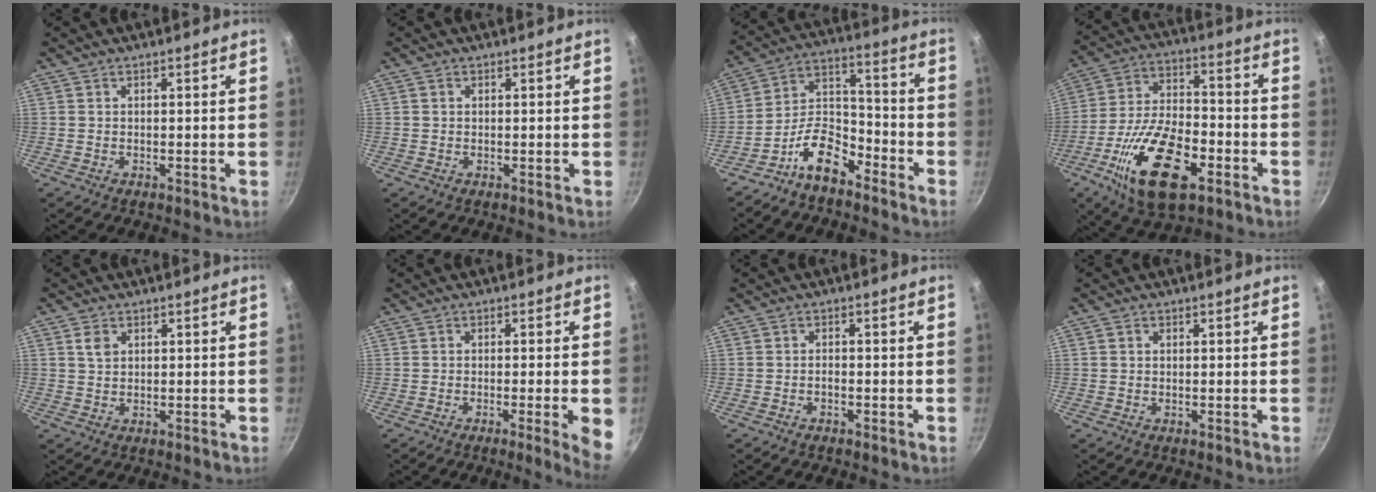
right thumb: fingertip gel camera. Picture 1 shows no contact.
{"total": 0.6, "force": [0.3, 0.4, 0.3], "torque": [-0.006, 0.001, 0.005]}
{"total": 10.8, "force": [-7.5, 5.0, 6.0], "torque": [-0.095, 0.082, -0.153]}
{"total": 20.2, "force": [-8.5, 9.4, 15.8], "torque": [-0.279, 0.025, -0.153]}
{"total": 2.7, "force": [1.0, 1.9, 1.6], "torque": [-0.023, -0.002, 0.021]}
{"total": 6.5, "force": [-1.7, 0.4, 6.2], "torque": [-0.072, 0.003, -0.020]}
{"total": 1.0, "force": [-0.6, 0.3, 0.7], "torque": [-0.013, 0.008, -0.011]}
{"total": 0.8, "force": [0.3, 0.6, 0.5], "torque": [-0.008, 0.001, 0.006]}